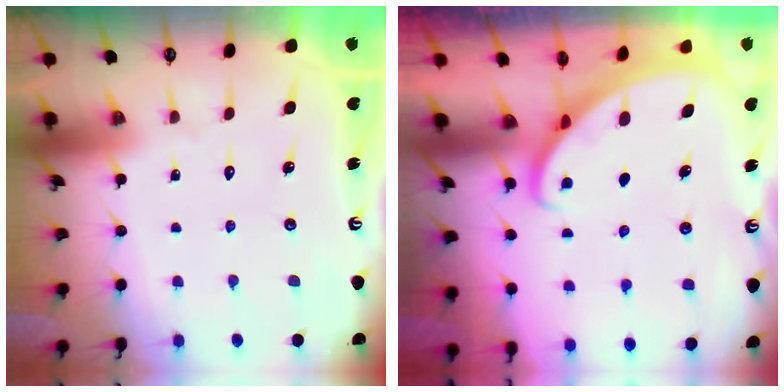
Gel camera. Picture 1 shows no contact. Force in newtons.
{"total": 1.9, "press": 1.9, "slide": 0.0}